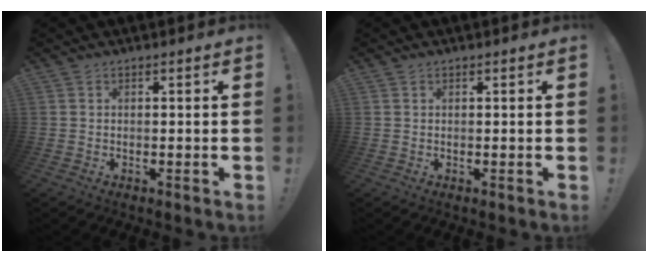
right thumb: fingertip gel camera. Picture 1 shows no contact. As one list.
[{"total": 0.0}]